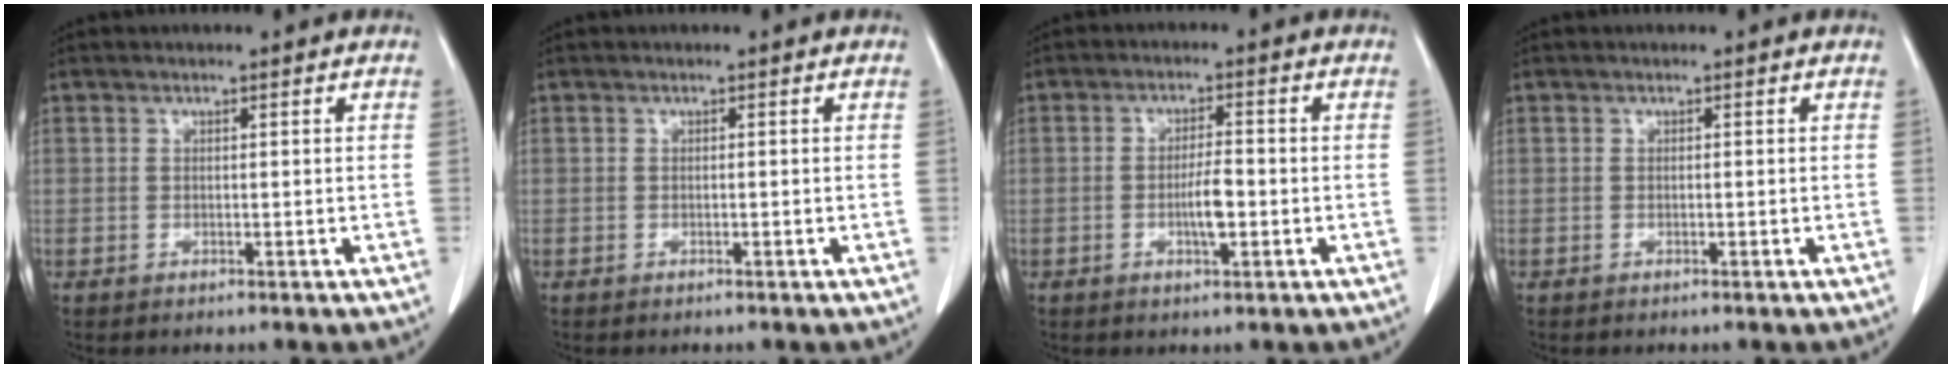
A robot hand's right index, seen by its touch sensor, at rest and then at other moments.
{"total": 0.0}
{"total": 4.2, "force": [-1.0, 0.8, 4.0], "torque": [-0.073, -0.002, -0.016]}
{"total": 0.0}